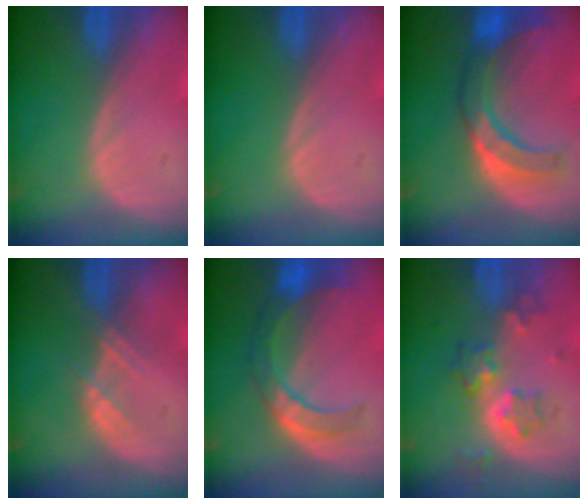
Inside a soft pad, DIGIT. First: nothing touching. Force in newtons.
{"total": 0.0}
{"total": 7.9, "press": 7.9, "slide": 0.2}
{"total": 2.3, "press": 2.3, "slide": 0.2}
{"total": 7.2, "press": 7.0, "slide": 1.6}
{"total": 6.6, "press": 5.7, "slide": 3.2}